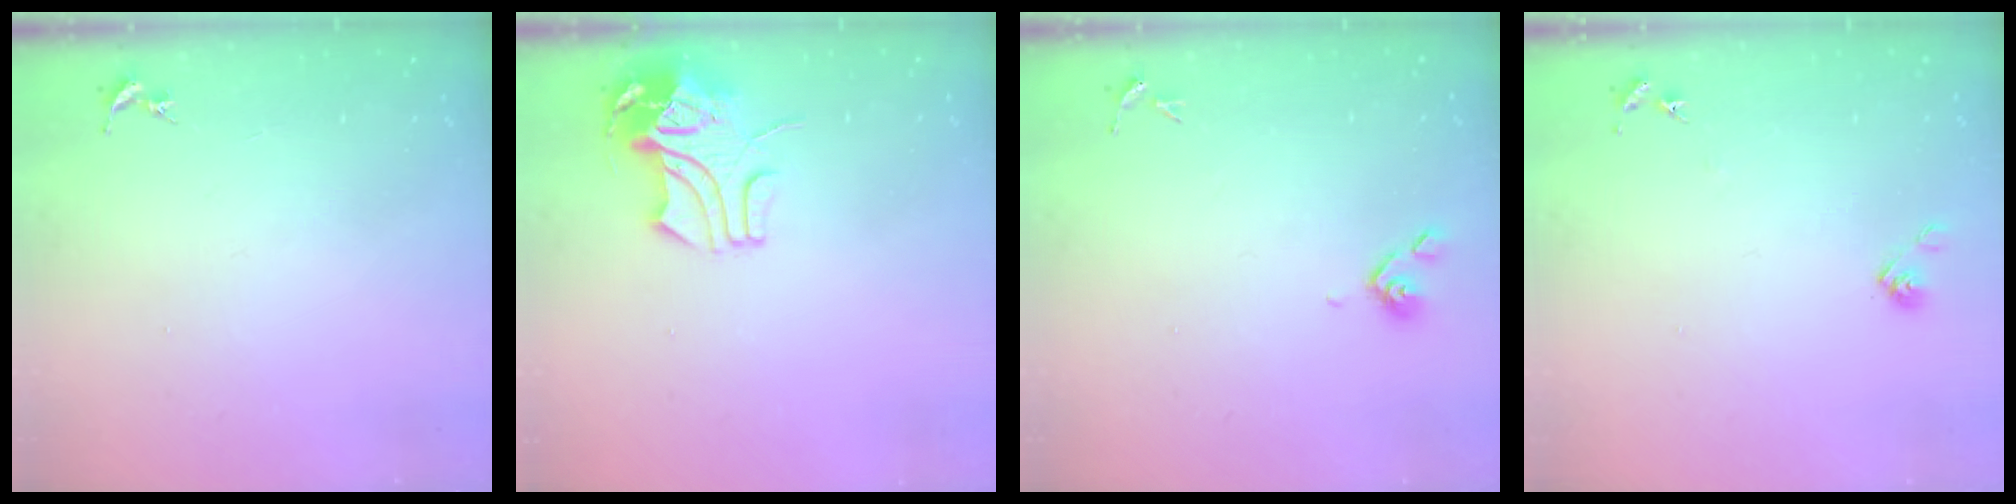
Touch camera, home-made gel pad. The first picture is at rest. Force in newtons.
{"total": 9.2, "press": 9.1, "slide": 1.2}
{"total": 4.4, "press": 4.4, "slide": 0.7}
{"total": 6.2, "press": 6.2, "slide": 0.5}